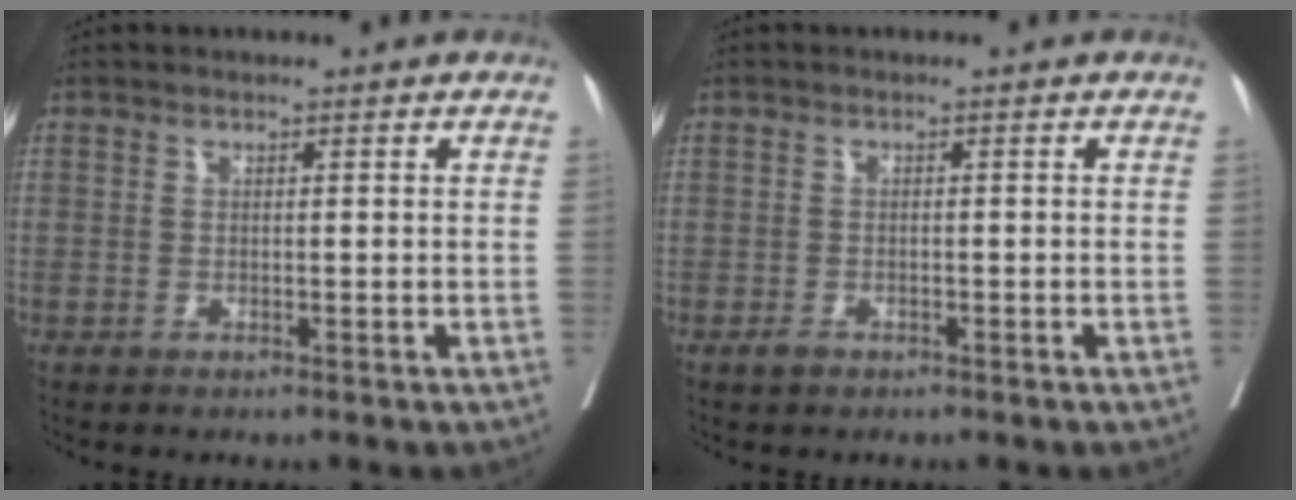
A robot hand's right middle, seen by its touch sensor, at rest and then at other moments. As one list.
[{"total": 1.0, "force": [-0.7, 0.4, 0.6], "torque": [-0.013, -0.001, -0.008]}]